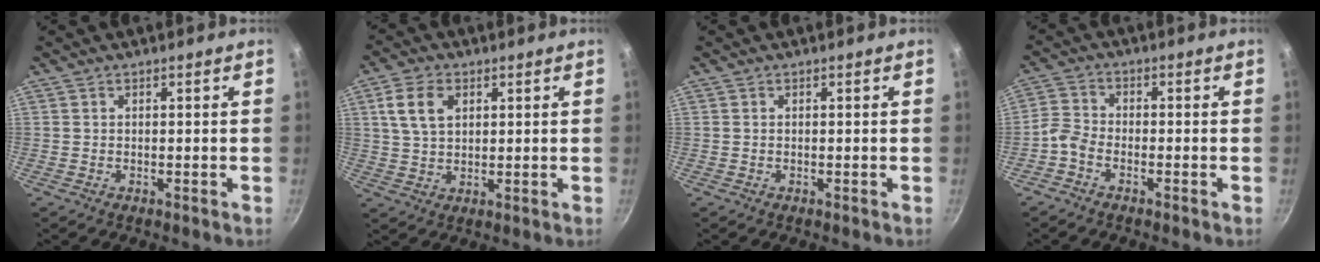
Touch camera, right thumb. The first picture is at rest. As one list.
[{"total": 7.3, "force": [2.5, 4.8, 4.8], "torque": [-0.080, 0.001, 0.048]}, {"total": 0.0}, {"total": 3.4, "force": [-2.5, 1.9, 1.5], "torque": [-0.043, 0.025, -0.062]}]